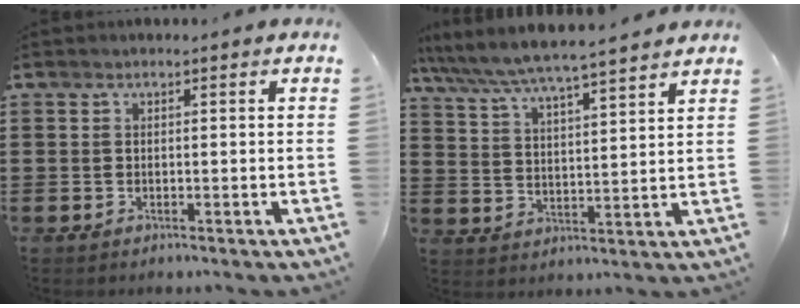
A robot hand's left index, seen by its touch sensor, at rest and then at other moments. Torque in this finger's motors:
{"motor_torque": [1.08, -1.06, 0.33, 0.21]}